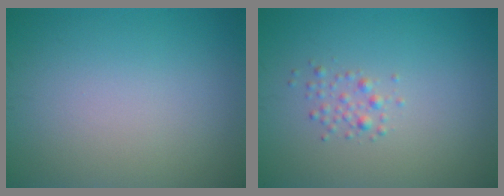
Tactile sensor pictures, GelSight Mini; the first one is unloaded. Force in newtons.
{"total": 1.2, "press": 1.2, "slide": 0.0}